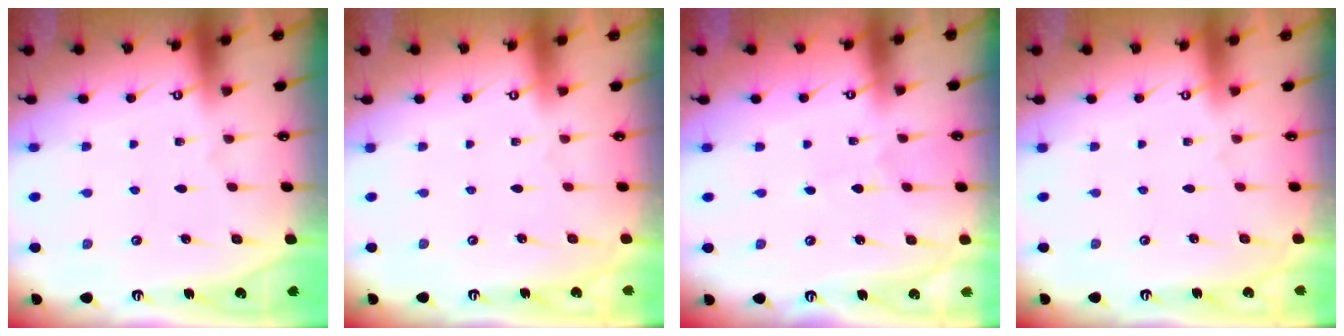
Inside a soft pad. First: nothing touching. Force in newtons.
{"total": 0.0}
{"total": 0.5, "press": 0.5, "slide": 0.1}
{"total": 0.0}